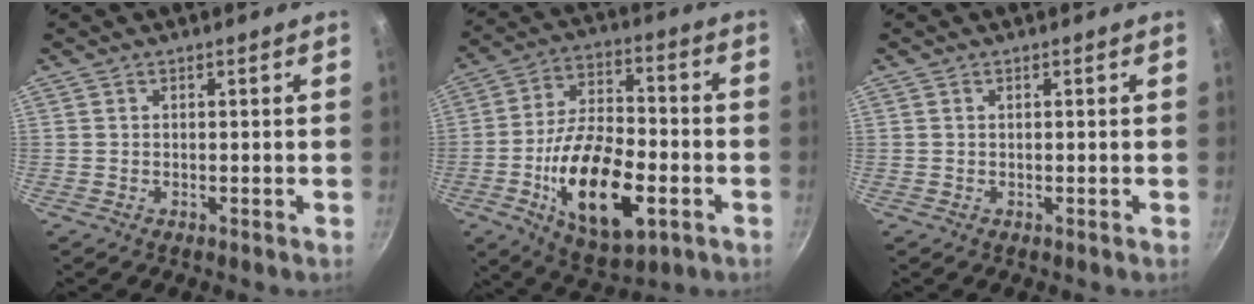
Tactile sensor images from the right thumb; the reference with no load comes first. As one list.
[{"total": 20.3, "force": [-6.0, 10.0, 16.7], "torque": [-0.274, 0.023, -0.097]}, {"total": 0.0}]